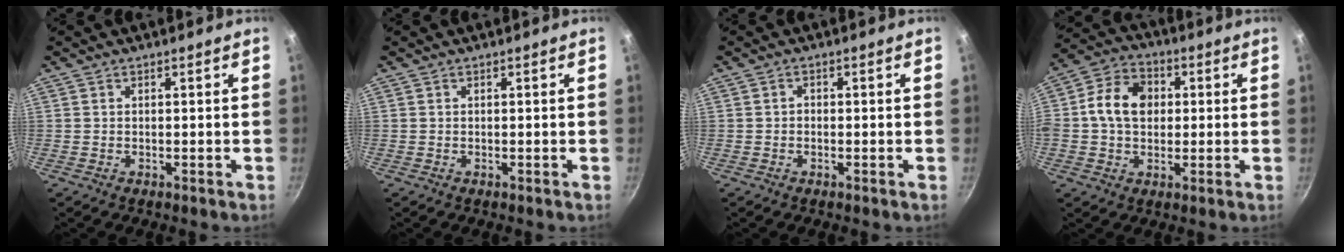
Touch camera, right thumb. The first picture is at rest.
{"total": 0.0}
{"total": 0.9, "force": [-0.2, 0.8, 0.5], "torque": [-0.007, 0.005, -0.005]}
{"total": 11.1, "force": [1.0, 8.6, 7.0], "torque": [-0.101, 0.015, 0.000]}